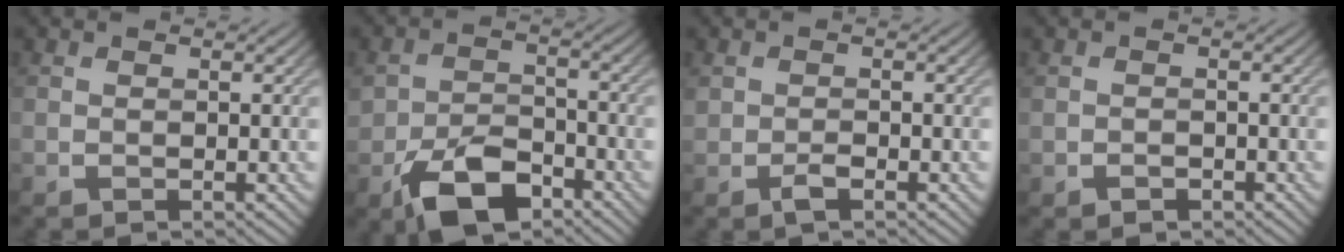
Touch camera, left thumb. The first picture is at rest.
{"total": 8.2, "force": [-4.9, 4.5, 4.8], "torque": [-0.091, -0.008, -0.091]}
{"total": 1.5, "force": [-0.8, 0.8, 0.9], "torque": [-0.020, -0.001, -0.015]}
{"total": 0.9, "force": [-0.6, 0.7, 0.3], "torque": [-0.005, -0.003, -0.011]}